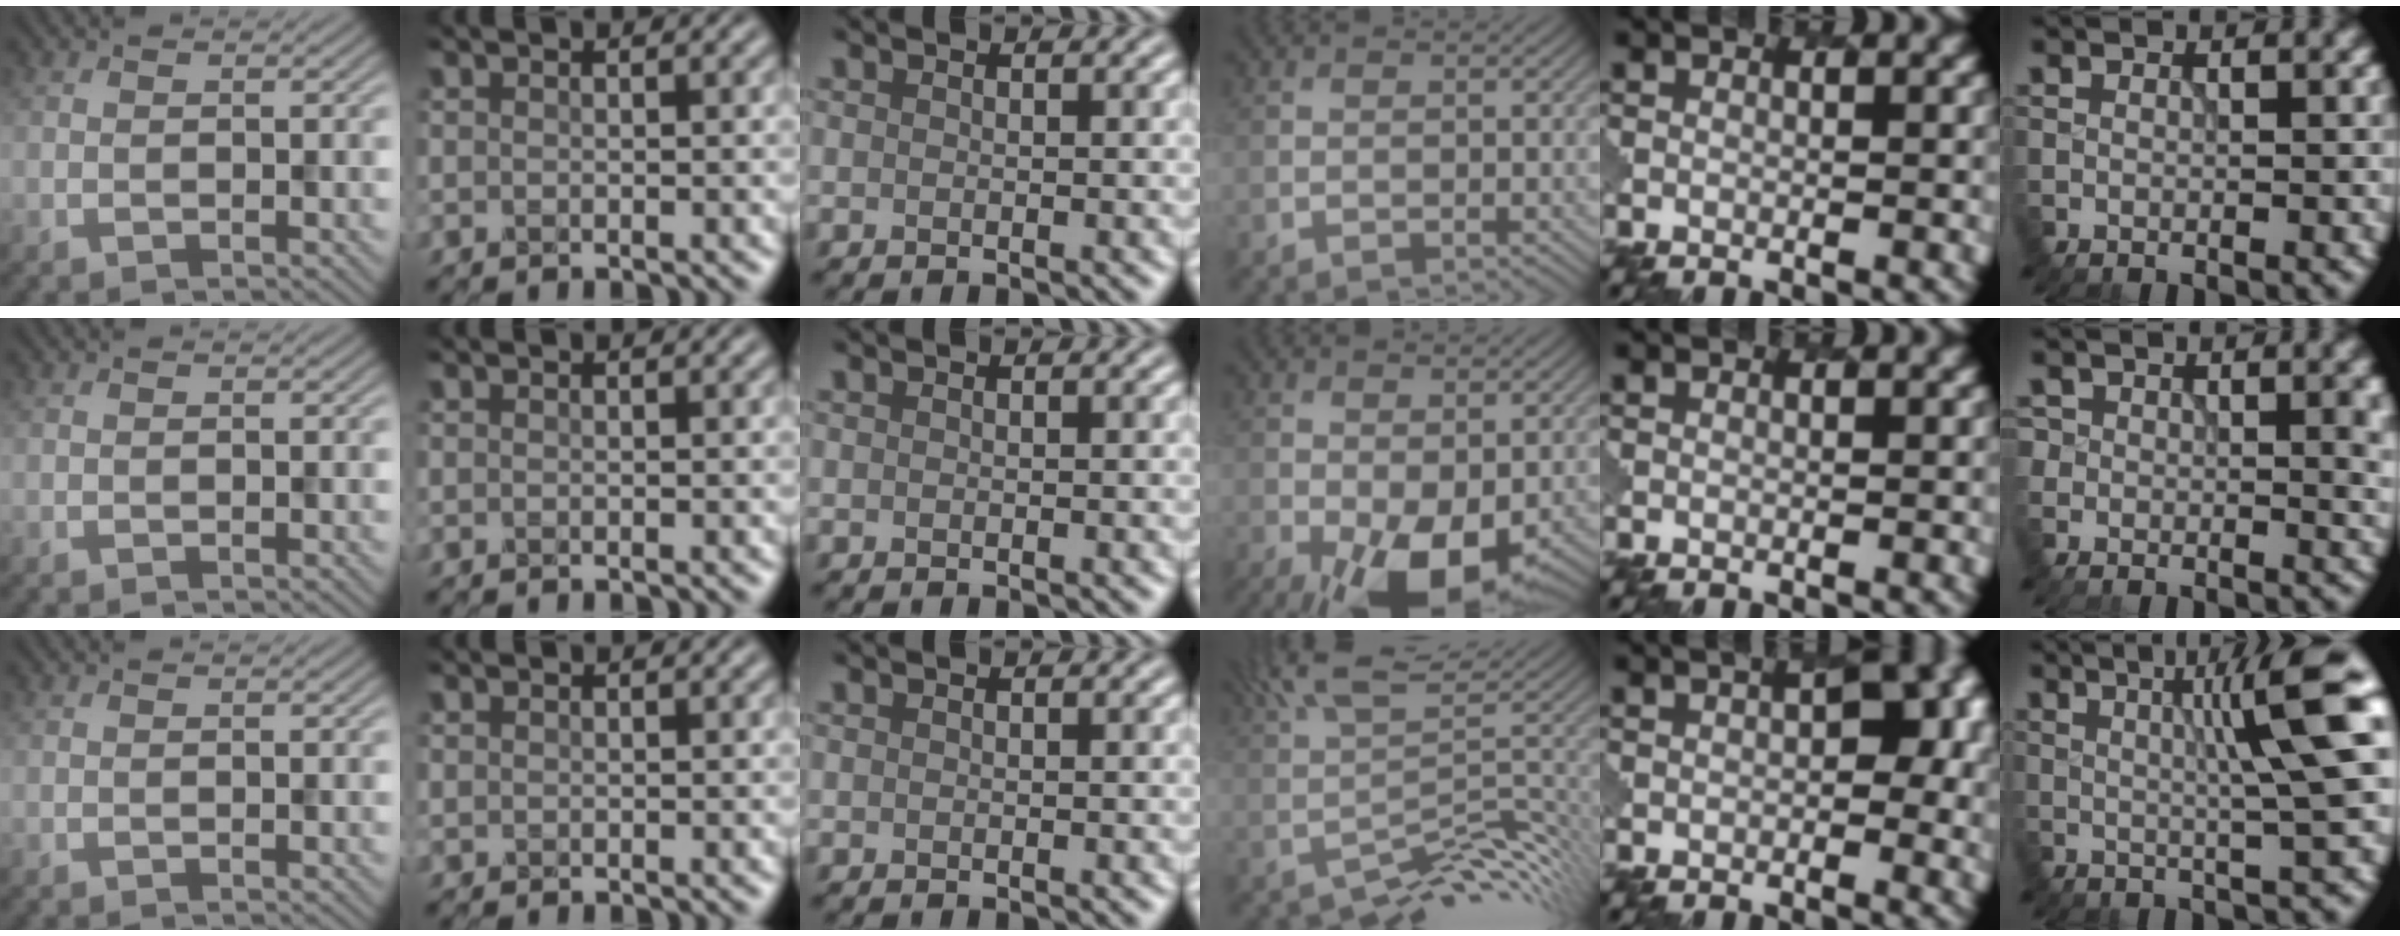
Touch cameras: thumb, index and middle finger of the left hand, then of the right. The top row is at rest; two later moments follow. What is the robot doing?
{"motion": "dispense", "object": "glue stick"}